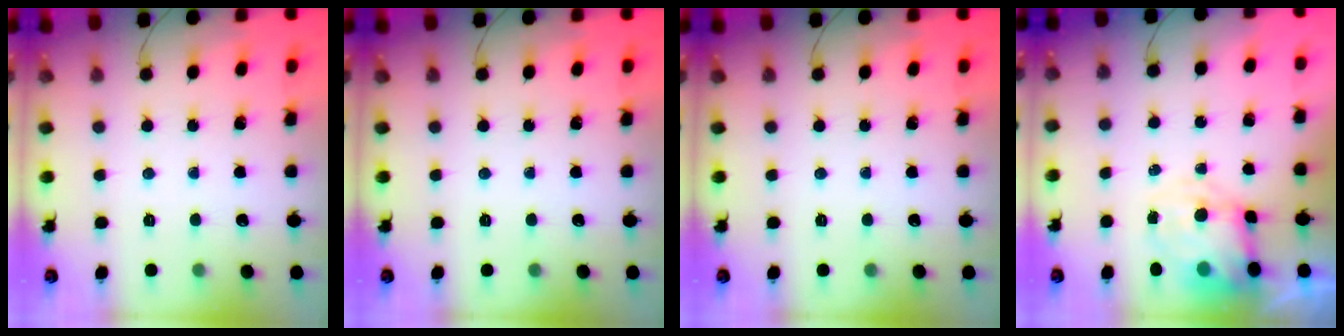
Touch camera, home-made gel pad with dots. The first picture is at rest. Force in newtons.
{"total": 0.0}
{"total": 0.0}
{"total": 7.6, "press": 7.5, "slide": 0.7}